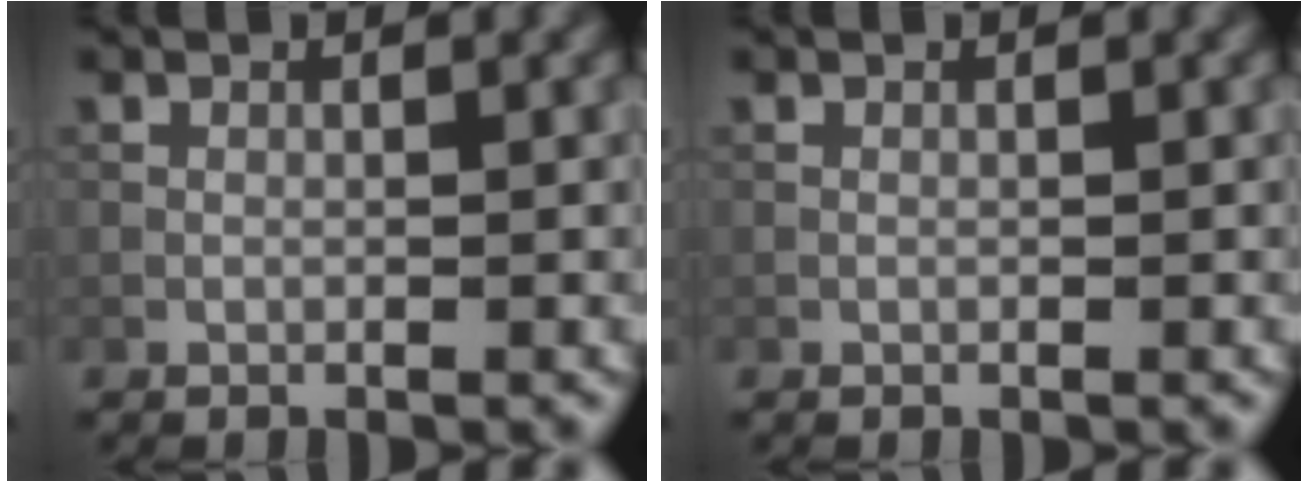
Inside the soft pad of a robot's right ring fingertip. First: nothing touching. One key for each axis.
{"total": 0.0}